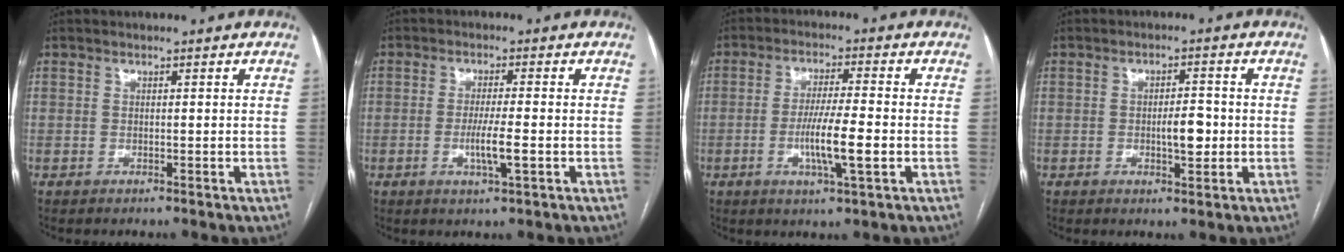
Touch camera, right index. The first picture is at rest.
{"total": 4.8, "force": [-1.2, 0.1, 4.6], "torque": [-0.088, -0.009, -0.022]}
{"total": 8.0, "force": [-2.0, 0.4, 7.7], "torque": [-0.141, -0.006, -0.037]}
{"total": 4.3, "force": [-0.6, 1.4, 4.0], "torque": [-0.060, 0.001, -0.006]}